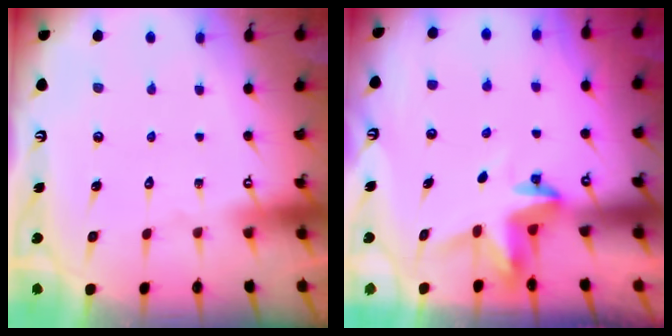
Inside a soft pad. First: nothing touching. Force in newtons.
{"total": 3.8, "press": 3.8, "slide": 0.4}